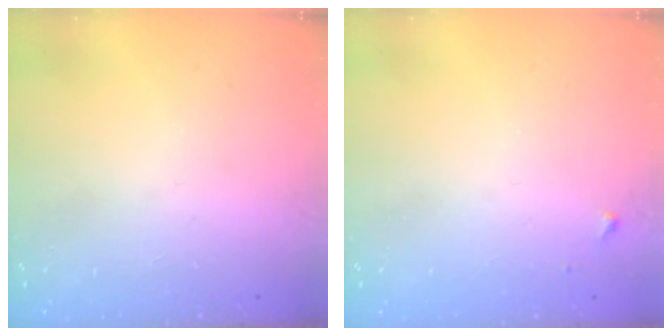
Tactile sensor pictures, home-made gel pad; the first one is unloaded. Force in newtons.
{"total": 3.3, "press": 3.3, "slide": 0.4}